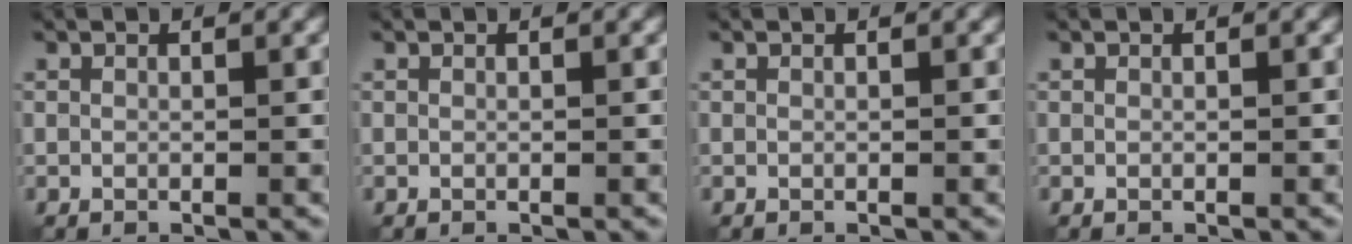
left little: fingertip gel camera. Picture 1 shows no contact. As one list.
[{"total": 0.0}, {"total": 0.0}, {"total": 0.0}]